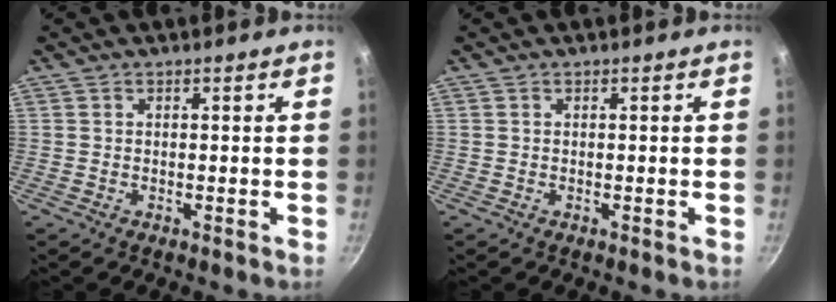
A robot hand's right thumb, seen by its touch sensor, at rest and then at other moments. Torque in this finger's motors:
{"motor_torque": [-0.25, -0.03, 0.04, 0.04, 0.03]}